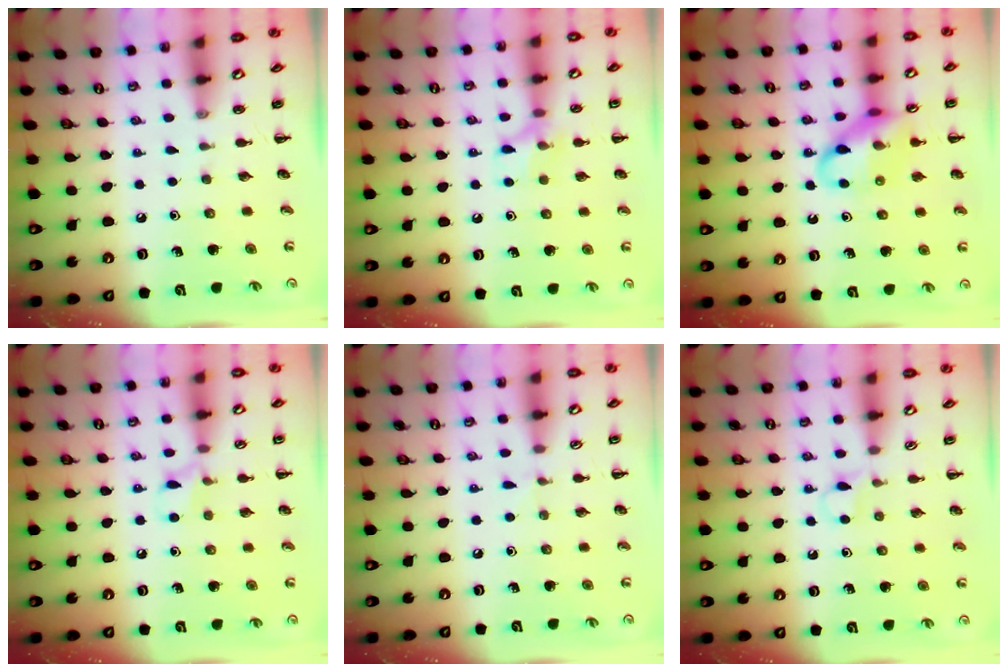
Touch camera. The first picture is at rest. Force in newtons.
{"total": 8.4, "press": 8.3, "slide": 1.4}
{"total": 14.1, "press": 14.0, "slide": 1.8}
{"total": 6.0, "press": 5.7, "slide": 1.6}
{"total": 2.8, "press": 2.5, "slide": 1.1}
{"total": 3.1, "press": 2.9, "slide": 1.3}